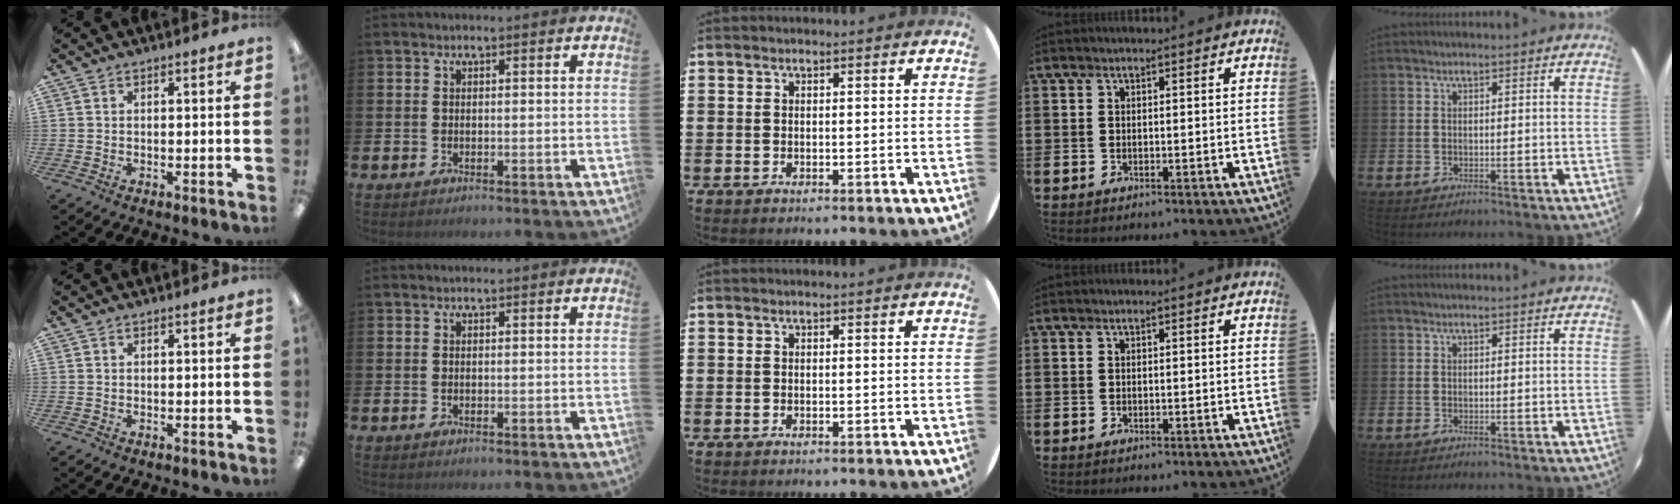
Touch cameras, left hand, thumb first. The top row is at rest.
{}